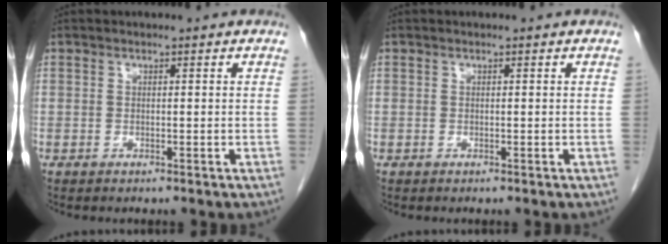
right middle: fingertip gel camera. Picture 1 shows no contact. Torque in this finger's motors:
{"motor_torque": [-0.05, -0.03, 0.00, 0.00]}